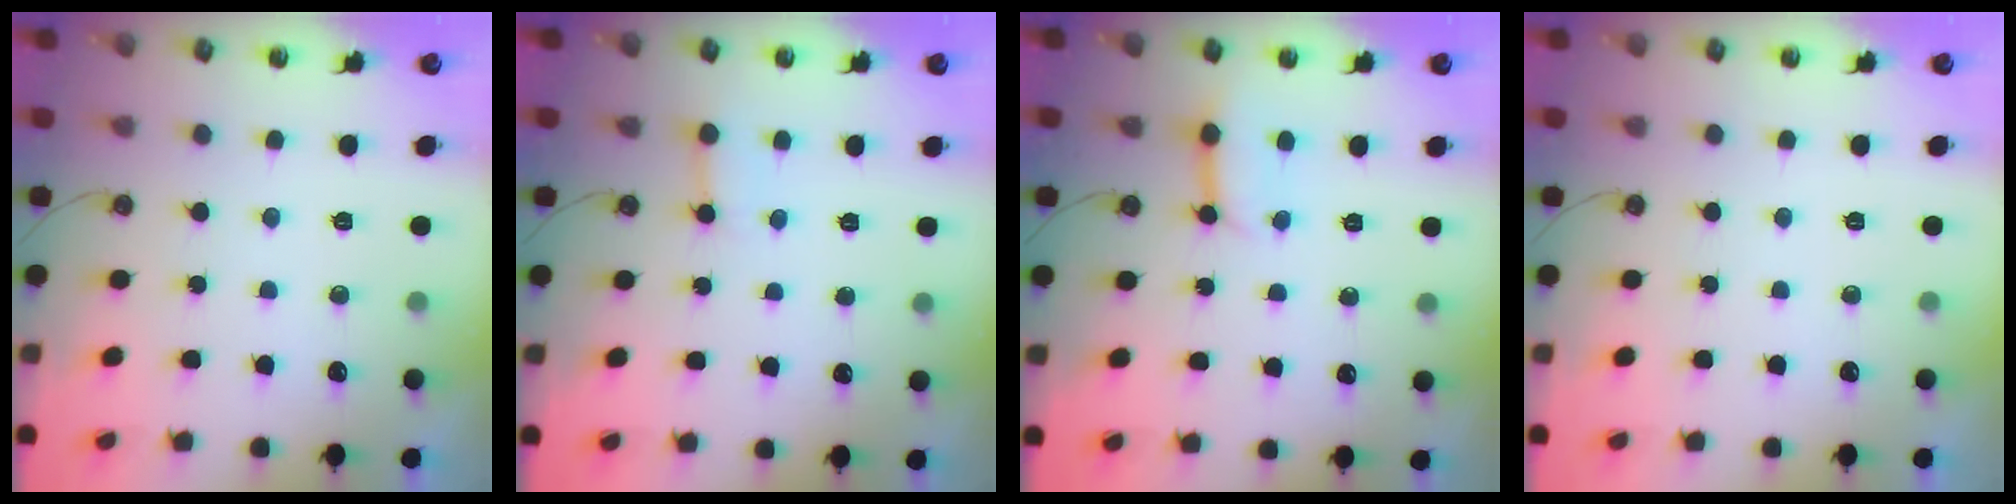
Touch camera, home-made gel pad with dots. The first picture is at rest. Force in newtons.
{"total": 2.8, "press": 2.8, "slide": 0.5}
{"total": 5.0, "press": 4.9, "slide": 0.6}
{"total": 0.0}